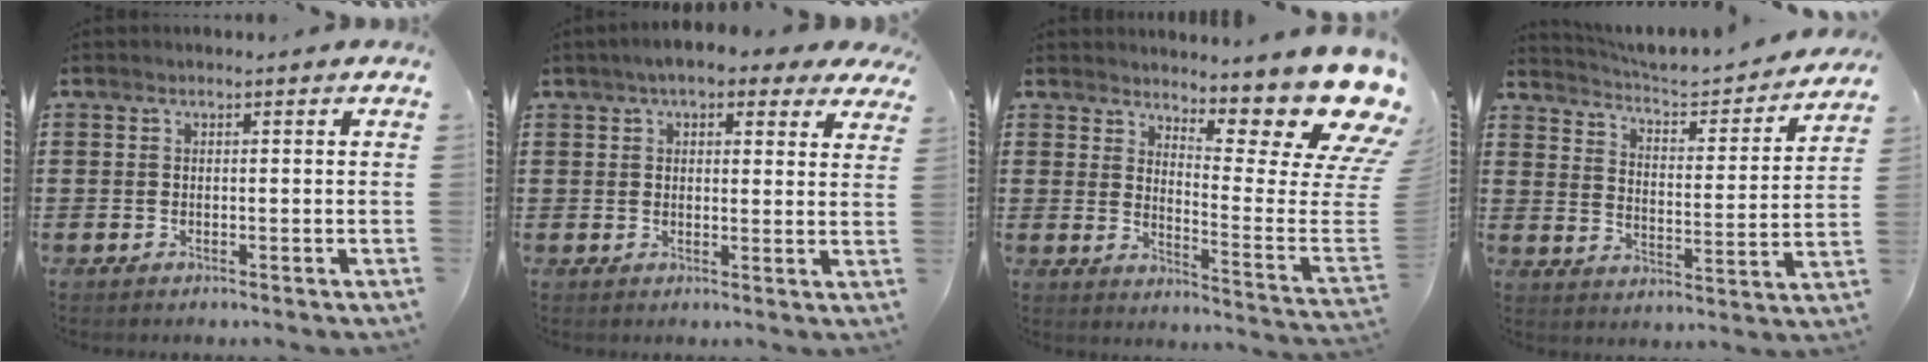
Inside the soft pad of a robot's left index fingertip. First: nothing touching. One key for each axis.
{"total": 5.1, "fx": 4.0, "fy": 1.6, "fz": 2.7, "tx": -0.057, "ty": -0.001, "tz": 0.070}
{"total": 13.0, "fx": 9.2, "fy": 2.7, "fz": 8.6, "tx": -0.126, "ty": -0.084, "tz": 0.154}
{"total": 3.8, "fx": 3.8, "fy": 0.2, "fz": 0.7, "tx": -0.038, "ty": -0.033, "tz": 0.055}